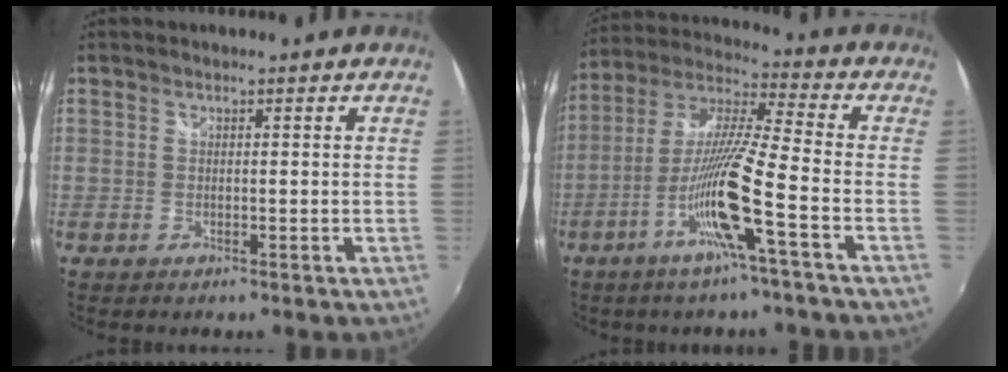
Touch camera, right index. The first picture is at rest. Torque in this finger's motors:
{"motor_torque": [1.94, 0.19, 0.54, 0.13]}